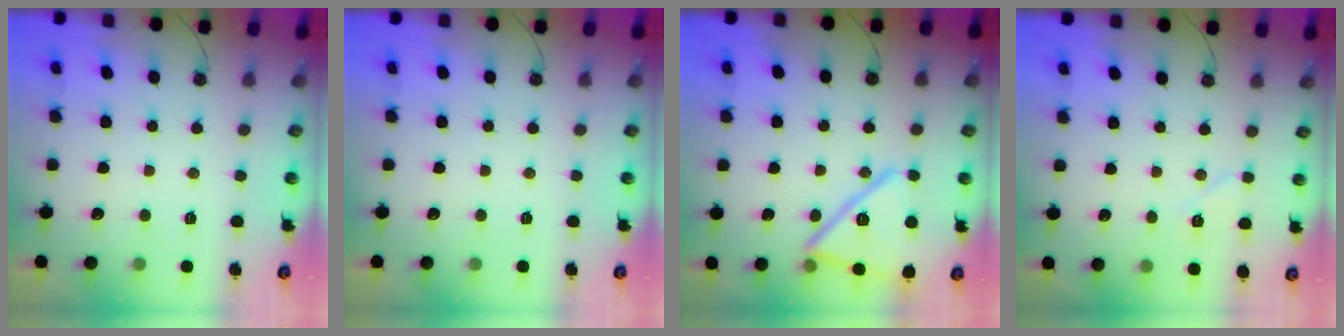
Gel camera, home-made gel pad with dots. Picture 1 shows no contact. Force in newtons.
{"total": 0.0}
{"total": 18.3, "press": 18.2, "slide": 1.9}
{"total": 5.2, "press": 4.8, "slide": 2.1}